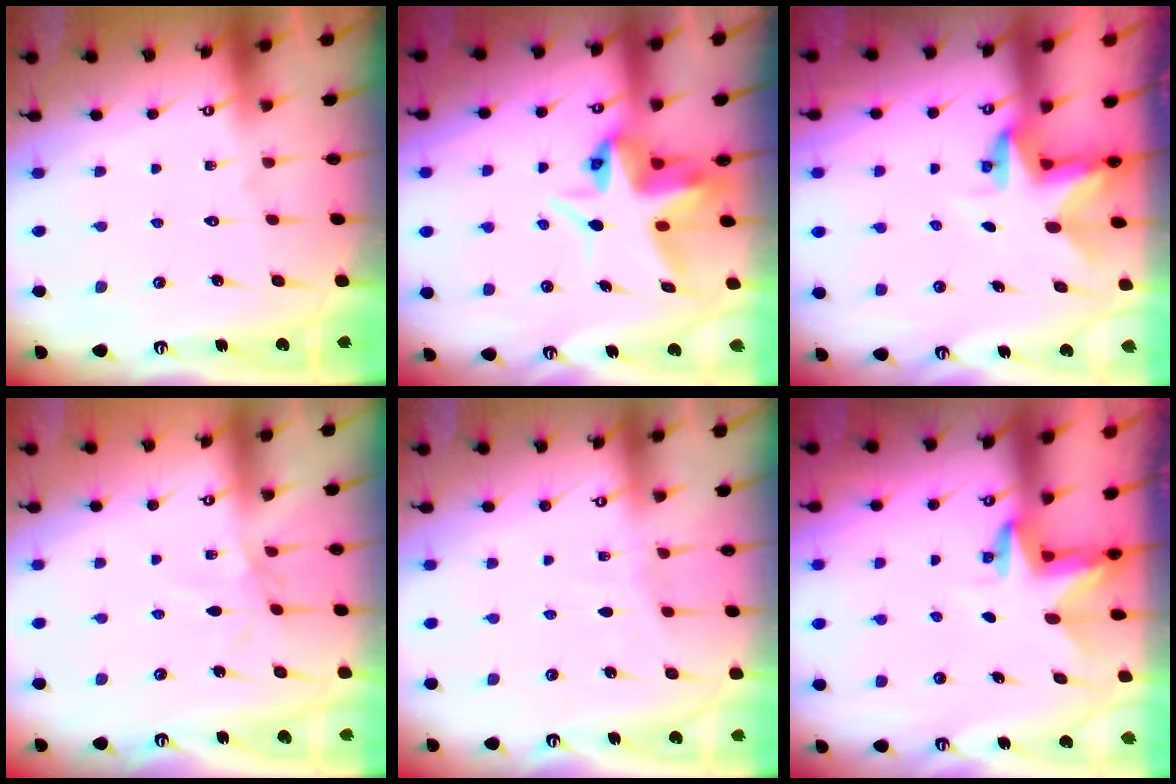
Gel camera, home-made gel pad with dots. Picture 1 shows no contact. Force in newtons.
{"total": 7.4, "press": 7.4, "slide": 0.7}
{"total": 3.3, "press": 3.3, "slide": 0.2}
{"total": 2.2, "press": 2.1, "slide": 0.5}
{"total": 2.4, "press": 2.4, "slide": 0.3}
{"total": 3.3, "press": 3.3, "slide": 0.2}